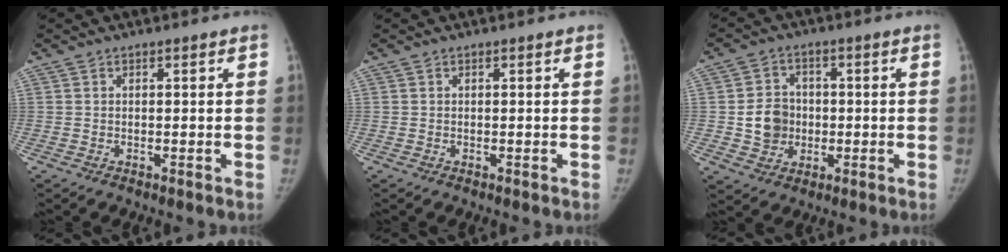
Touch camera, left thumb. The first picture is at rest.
{"total": 0.0}
{"total": 7.6, "force": [-0.7, 6.8, 3.4], "torque": [-0.033, 0.010, -0.012]}